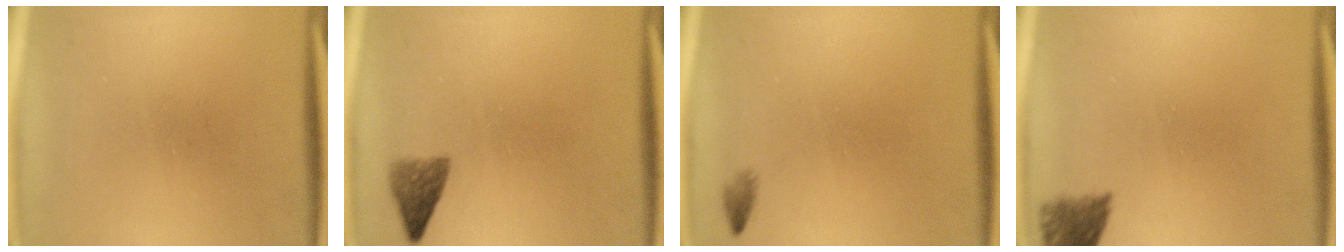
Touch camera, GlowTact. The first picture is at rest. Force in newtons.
{"total": 2.6}
{"total": 0.8}
{"total": 4.0}